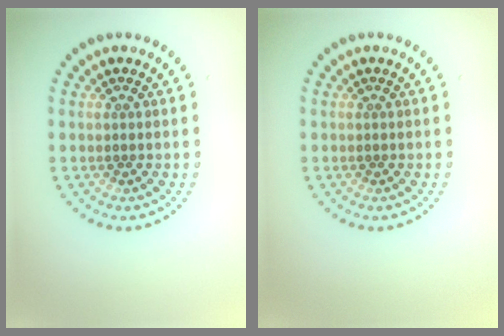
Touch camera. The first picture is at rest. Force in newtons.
{"total": 0.0}